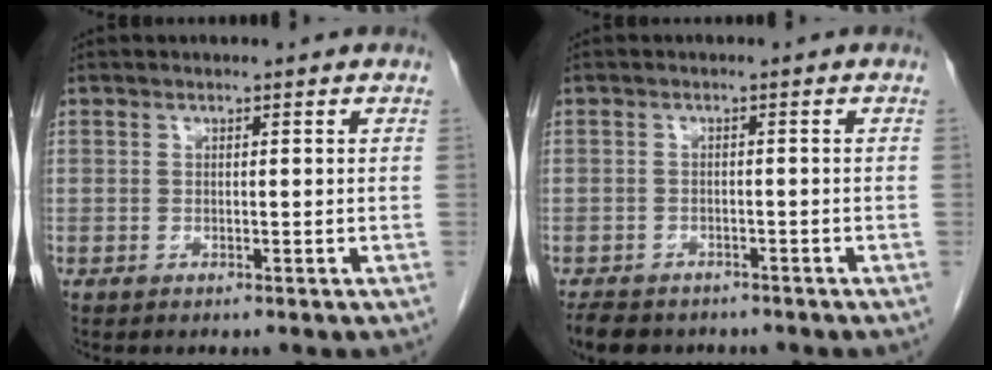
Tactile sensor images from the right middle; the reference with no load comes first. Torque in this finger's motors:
{"motor_torque": [0.30, -0.17, 0.08, 0.02]}